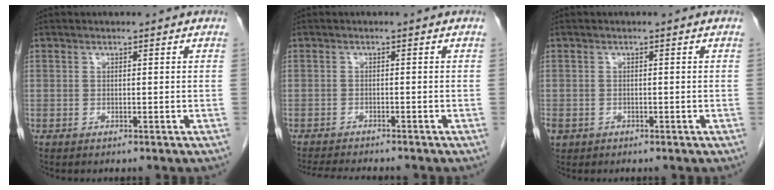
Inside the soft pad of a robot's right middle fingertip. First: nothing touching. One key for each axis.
{"total": 6.6, "fx": -6.1, "fy": 0.6, "fz": 2.5, "tx": -0.038, "ty": -0.016, "tz": -0.094}
{"total": 2.5, "fx": -1.3, "fy": 2.0, "fz": 0.9, "tx": -0.023, "ty": -0.002, "tz": -0.020}